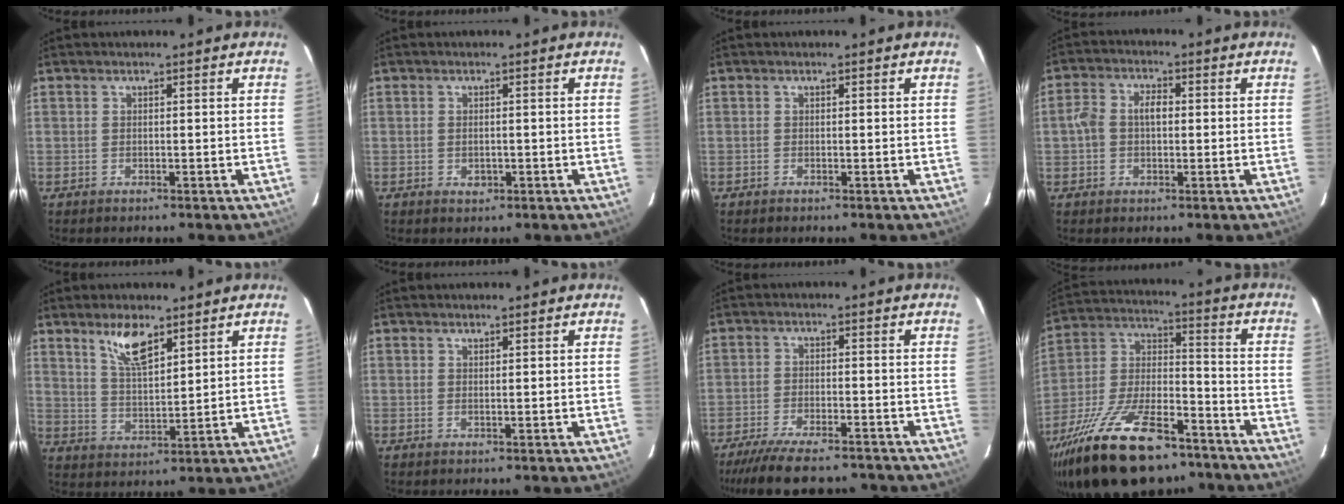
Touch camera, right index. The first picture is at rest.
{"total": 1.7, "force": [-0.4, 1.3, 0.9], "torque": [-0.015, 0.000, -0.005]}
{"total": 0.0}
{"total": 4.9, "force": [-0.2, 3.5, 3.4], "torque": [-0.068, 0.015, -0.005]}
{"total": 7.7, "force": [5.1, 2.6, 5.2], "torque": [-0.092, 0.000, 0.103]}
{"total": 0.6, "force": [0.6, 0.1, 0.2], "torque": [-0.005, 0.000, 0.010]}
{"total": 14.0, "force": [-11.9, 3.7, 6.5], "torque": [-0.141, -0.025, -0.186]}
{"total": 26.7, "force": [-18.1, 11.0, 16.3], "torque": [-0.316, -0.015, -0.287]}